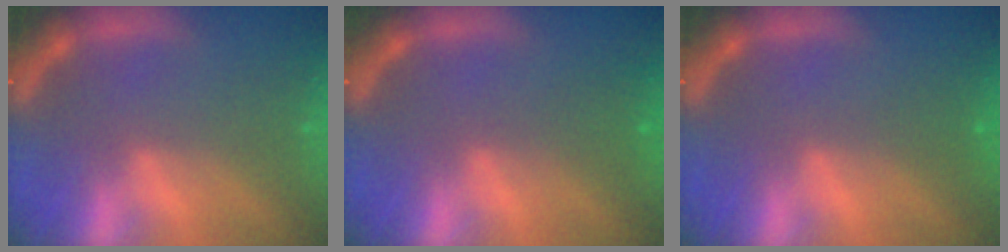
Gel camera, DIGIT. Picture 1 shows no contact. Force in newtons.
{"total": 1.4}
{"total": 1.0}